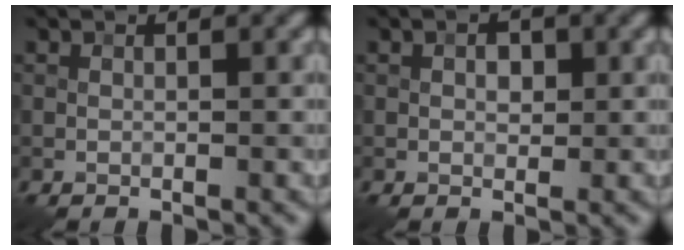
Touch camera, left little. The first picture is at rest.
{"total": 1.3, "force": [0.2, 0.9, 0.9], "torque": [-0.012, 0.000, 0.001]}